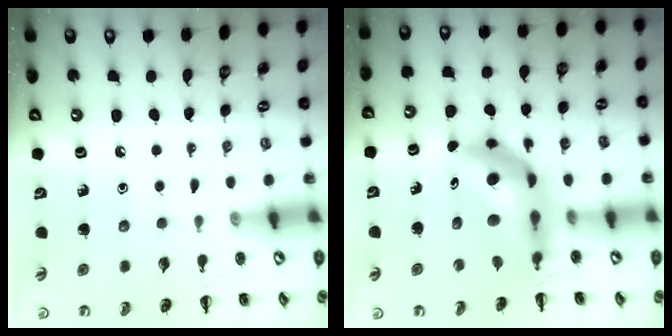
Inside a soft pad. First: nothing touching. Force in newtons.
{"total": 9.9, "press": 9.3, "slide": 3.3}